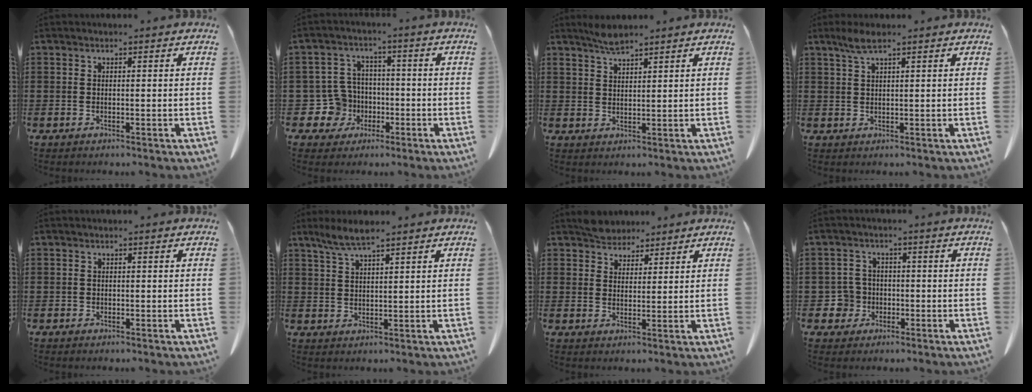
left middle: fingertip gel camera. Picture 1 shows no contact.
{"total": 7.2, "force": [-1.7, 6.7, 2.0], "torque": [-0.093, 0.004, -0.031]}
{"total": 2.8, "force": [2.5, 0.1, 1.3], "torque": [-0.029, 0.000, 0.047]}
{"total": 2.8, "force": [1.9, 0.1, 2.1], "torque": [-0.045, 0.002, 0.034]}
{"total": 0.0}
{"total": 4.2, "force": [3.1, 0.3, 2.8], "torque": [-0.061, 0.000, 0.058]}
{"total": 3.6, "force": [3.5, 1.0, 0.1], "torque": [-0.011, 0.000, 0.069]}
{"total": 4.1, "force": [-1.4, 3.7, 1.0], "torque": [-0.051, -0.001, -0.034]}